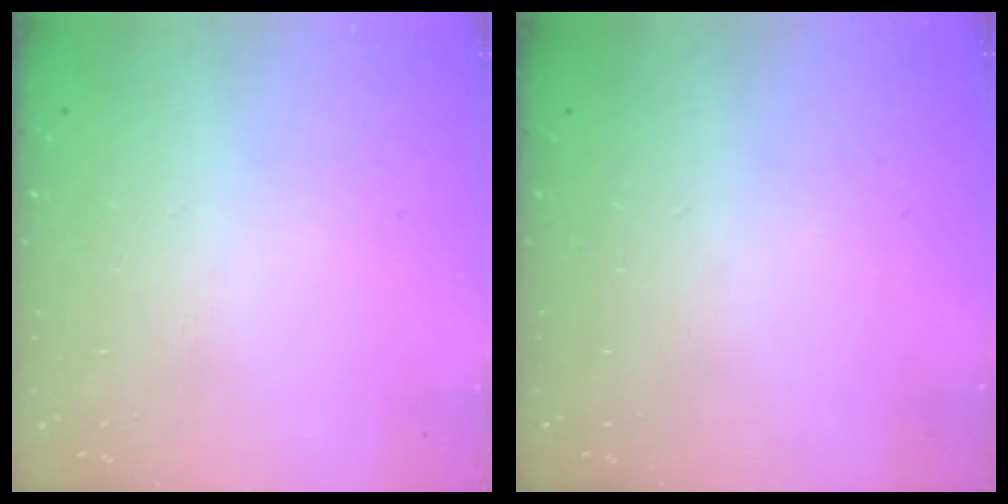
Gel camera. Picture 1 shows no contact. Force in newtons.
{"total": 0.0}